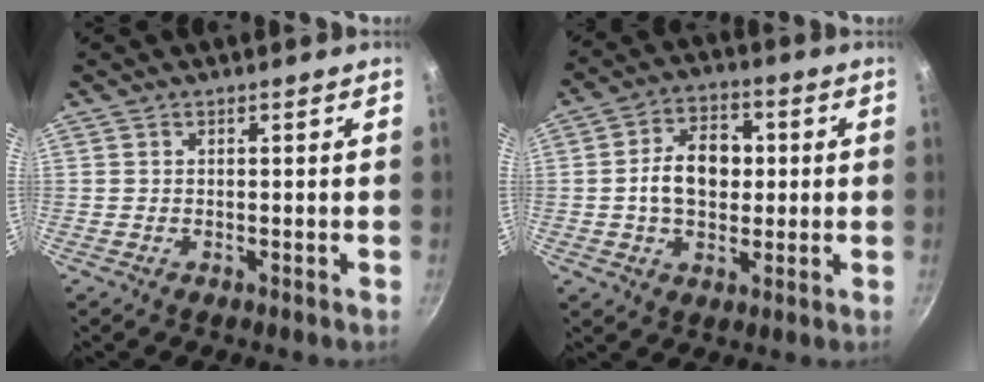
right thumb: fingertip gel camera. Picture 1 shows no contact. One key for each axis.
{"total": 10.9, "fx": 0.5, "fy": 7.7, "fz": 7.8, "tx": -0.098, "ty": 0.016, "tz": -0.003}